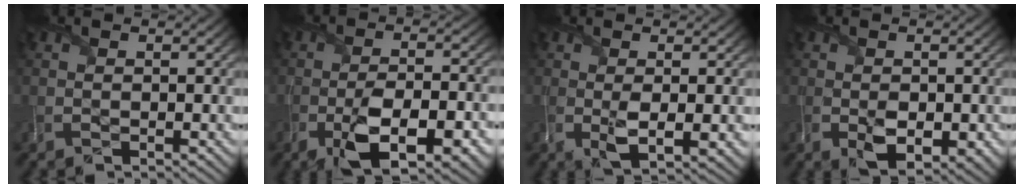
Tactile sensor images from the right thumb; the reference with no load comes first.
{"total": 10.5, "force": [-4.7, 4.1, 8.5], "torque": [-0.154, -0.012, -0.074]}
{"total": 4.4, "force": [-0.5, 1.6, 4.1], "torque": [-0.082, -0.010, -0.005]}
{"total": 4.1, "force": [-1.1, 2.4, 3.1], "torque": [-0.061, -0.020, -0.012]}